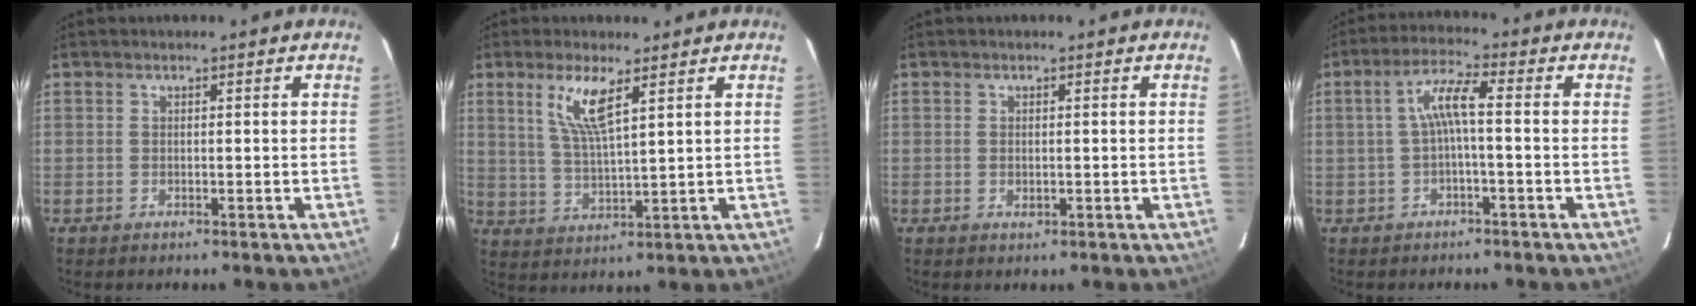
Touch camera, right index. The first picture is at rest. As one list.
[{"total": 7.1, "force": [3.7, 1.2, 5.9], "torque": [-0.120, -0.007, 0.078]}, {"total": 1.2, "force": [-0.1, 0.8, 0.9], "torque": [-0.014, -0.001, 0.000]}, {"total": 5.0, "force": [-0.7, 0.5, 4.9], "torque": [-0.104, 0.012, -0.011]}]